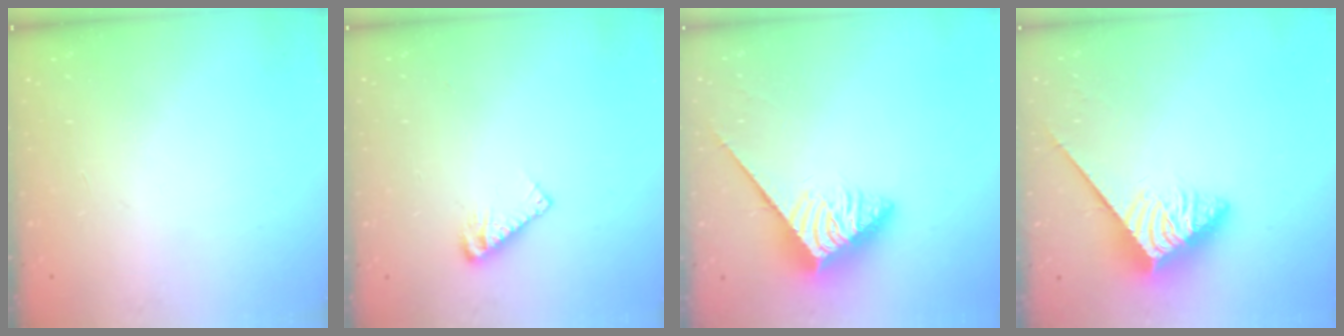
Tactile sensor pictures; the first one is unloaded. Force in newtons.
{"total": 5.4, "press": 5.4, "slide": 0.5}
{"total": 3.8, "press": 3.7, "slide": 0.6}
{"total": 3.6, "press": 3.6, "slide": 0.4}